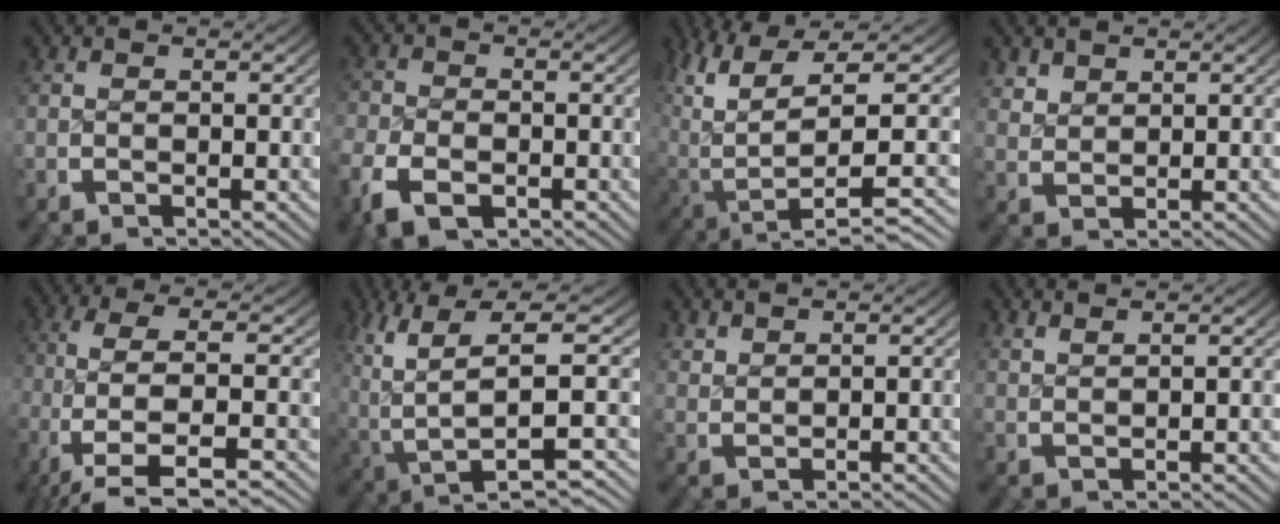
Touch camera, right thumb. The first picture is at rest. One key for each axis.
{"total": 4.3, "fx": -2.5, "fy": 2.6, "fz": 2.3, "tx": -0.043, "ty": -0.012, "tz": -0.040}
{"total": 8.8, "fx": -1.8, "fy": 5.0, "fz": 7.0, "tx": -0.154, "ty": -0.050, "tz": 0.004}
{"total": 1.8, "fx": 1.6, "fy": 0.8, "fz": 0.4, "tx": -0.005, "ty": -0.001, "tz": 0.039}
{"total": 9.9, "fx": -2.3, "fy": 4.8, "fz": 8.3, "tx": -0.195, "ty": -0.028, "tz": -0.014}
{"total": 9.2, "fx": -2.1, "fy": 4.7, "fz": 7.6, "tx": -0.162, "ty": -0.047, "tz": -0.004}
{"total": 1.5, "fx": 1.5, "fy": 0.1, "fz": 0.2, "tx": 0.002, "ty": 0.004, "tz": 0.037}
{"total": 2.0, "fx": 2.0, "fy": 0.0, "fz": 0.5, "tx": -0.005, "ty": 0.007, "tz": 0.042}